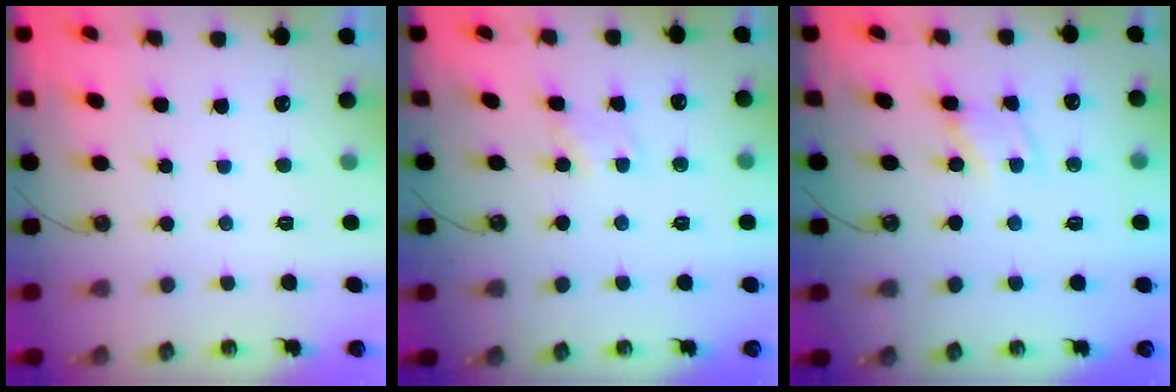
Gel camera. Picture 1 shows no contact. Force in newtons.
{"total": 2.7, "press": 2.7, "slide": 0.2}
{"total": 1.2, "press": 1.2, "slide": 0.2}